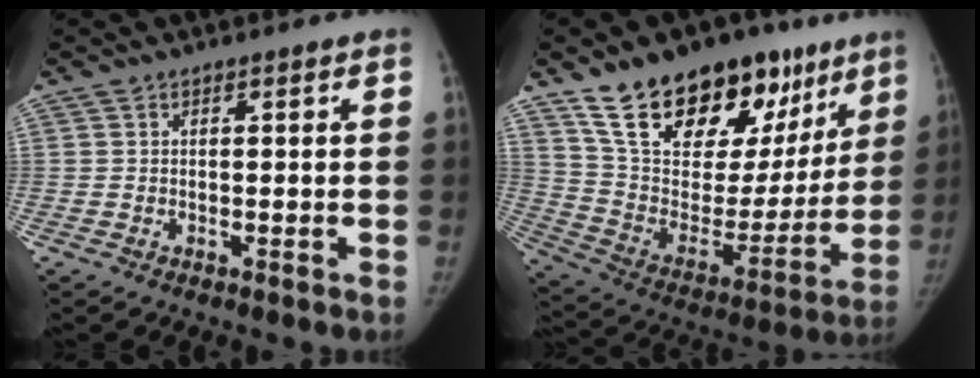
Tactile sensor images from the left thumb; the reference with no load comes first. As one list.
[{"total": 28.9, "force": [18.1, 15.5, 16.4], "torque": [-0.211, -0.040, 0.298]}]